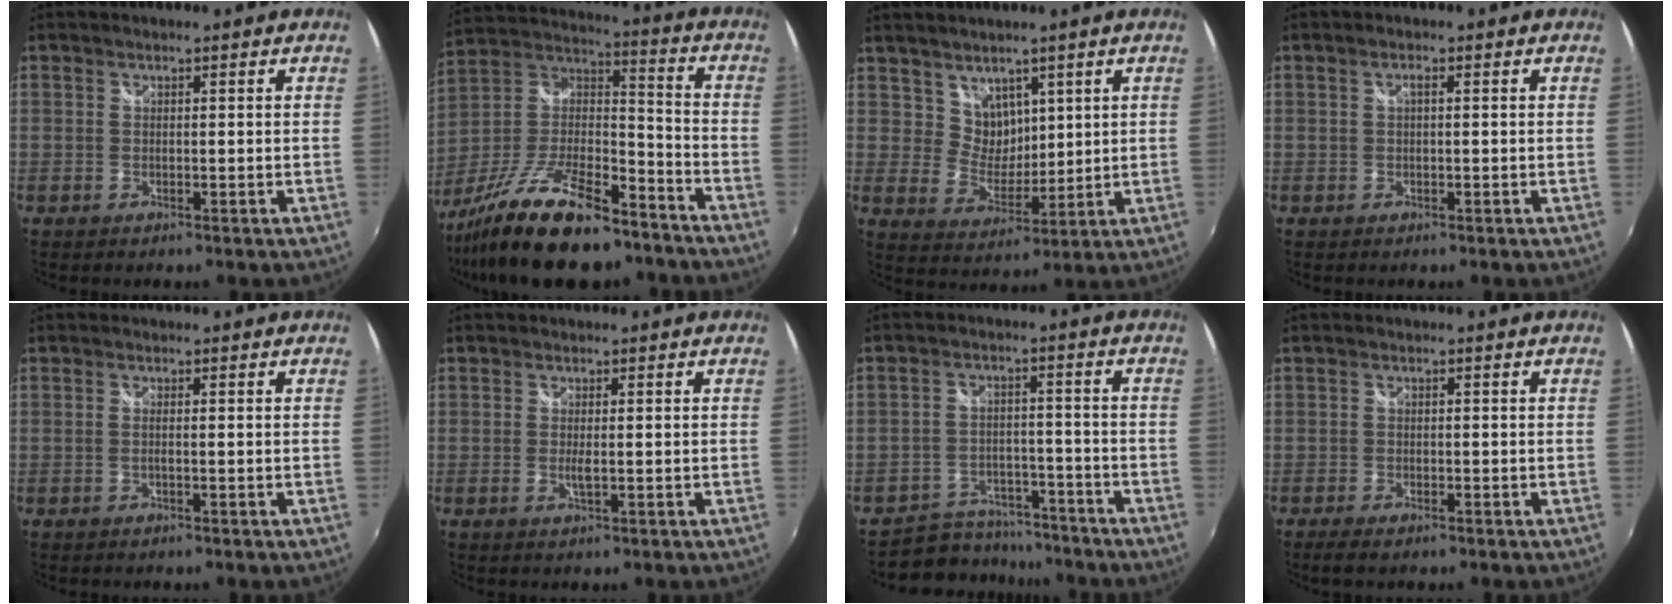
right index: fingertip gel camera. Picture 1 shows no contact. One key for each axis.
{"total": 23.4, "fx": -16.1, "fy": 8.3, "fz": 14.8, "tx": -0.290, "ty": -0.010, "tz": -0.264}
{"total": 5.8, "fx": 3.7, "fy": 4.2, "fz": 1.5, "tx": -0.016, "ty": 0.000, "tz": 0.074}
{"total": 1.0, "fx": 0.1, "fy": 0.2, "fz": 0.9, "tx": -0.016, "ty": 0.004, "tz": 0.000}
{"total": 1.2, "fx": -0.5, "fy": -0.3, "fz": 1.0, "tx": -0.016, "ty": 0.000, "tz": -0.010}
{"total": 1.6, "fx": -0.2, "fy": 0.1, "fz": 1.6, "tx": -0.030, "ty": -0.005, "tz": -0.004}
{"total": 9.4, "fx": -8.1, "fy": 4.7, "fz": 0.6, "tx": -0.026, "ty": 0.026, "tz": -0.114}
{"total": 3.1, "fx": -2.3, "fy": 1.0, "fz": 1.8, "tx": -0.042, "ty": -0.012, "tz": -0.042}